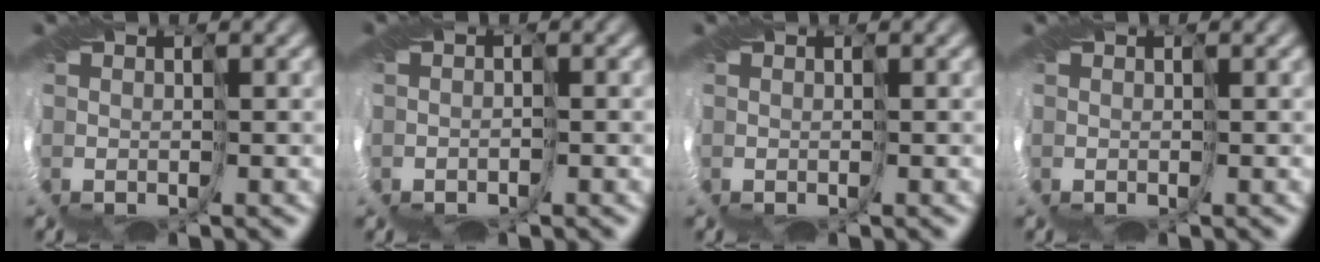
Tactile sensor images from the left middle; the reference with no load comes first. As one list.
[{"total": 0.9, "force": [-0.9, -0.1, 0.3], "torque": [-0.012, -0.003, -0.020]}, {"total": 0.0}, {"total": 0.0}]